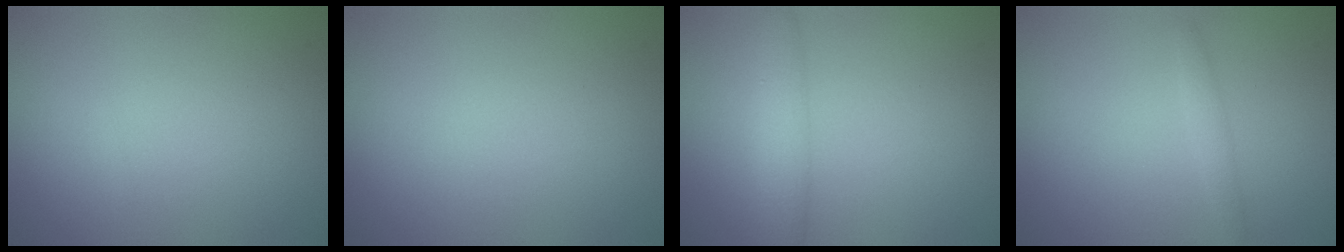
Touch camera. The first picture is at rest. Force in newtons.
{"total": 0.0}
{"total": 2.7, "press": 2.7, "slide": 0.2}
{"total": 1.2, "press": 1.2, "slide": 0.0}